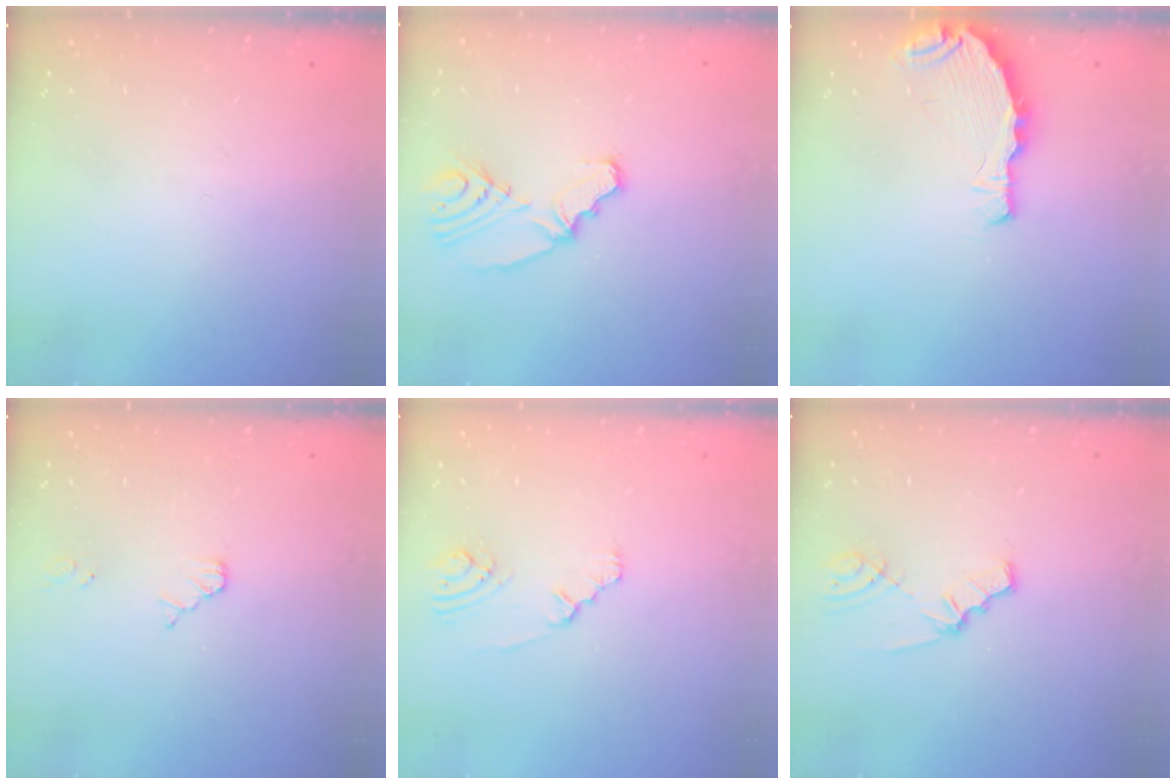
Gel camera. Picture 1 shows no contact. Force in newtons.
{"total": 7.7, "press": 6.6, "slide": 4.0}
{"total": 5.7, "press": 5.6, "slide": 1.1}
{"total": 2.9, "press": 2.8, "slide": 0.4}
{"total": 2.3, "press": 2.3, "slide": 0.4}
{"total": 1.6, "press": 1.6, "slide": 0.3}